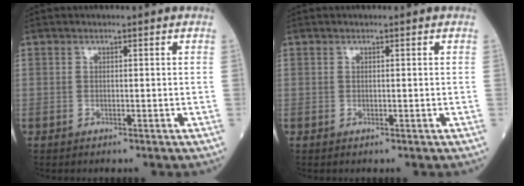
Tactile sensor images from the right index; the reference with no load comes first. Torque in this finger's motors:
{"motor_torque": [0.00, 0.00, 0.00, 0.00]}